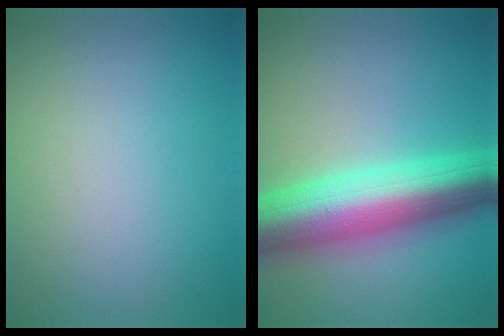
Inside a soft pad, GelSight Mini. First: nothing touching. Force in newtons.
{"total": 11.2, "press": 11.2, "slide": 0.3}